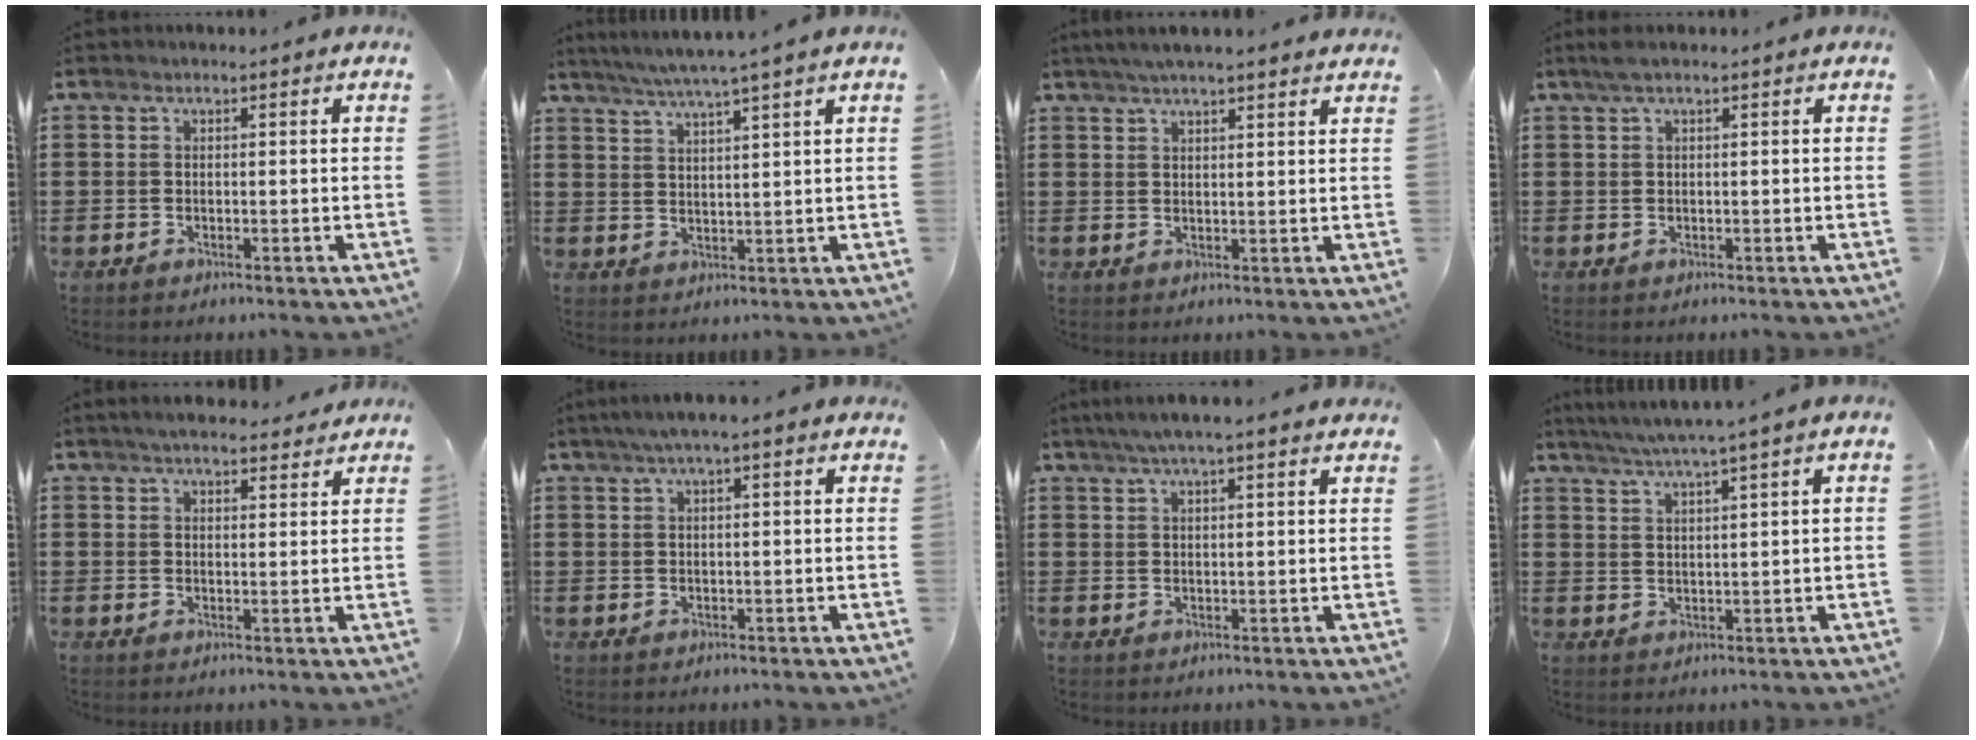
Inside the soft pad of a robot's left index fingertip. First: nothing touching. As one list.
[{"total": 4.3, "force": [3.6, -0.9, 2.1], "torque": [-0.050, -0.017, 0.062]}, {"total": 3.4, "force": [3.0, 0.0, 1.5], "torque": [-0.036, 0.000, 0.055]}, {"total": 1.2, "force": [0.5, 0.1, 1.1], "torque": [-0.022, 0.000, 0.008]}, {"total": 3.6, "force": [3.3, 0.6, 1.3], "torque": [-0.033, -0.003, 0.060]}, {"total": 2.7, "force": [1.7, 0.0, 2.2], "torque": [-0.044, 0.002, 0.030]}, {"total": 3.8, "force": [3.1, -0.2, 2.3], "torque": [-0.051, -0.003, 0.055]}, {"total": 3.7, "force": [3.0, -0.8, 2.0], "torque": [-0.046, -0.012, 0.051]}]